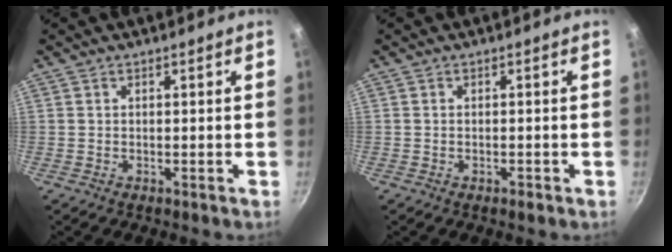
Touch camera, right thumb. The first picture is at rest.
{"total": 1.1, "force": [-0.7, 0.3, 0.8], "torque": [-0.017, 0.003, -0.010]}